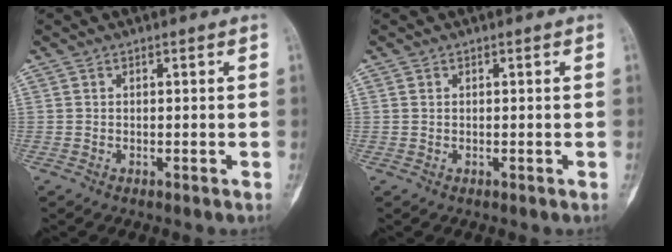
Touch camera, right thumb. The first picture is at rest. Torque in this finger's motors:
{"motor_torque": [-0.32, -0.10, 0.20, 0.11, -0.03]}